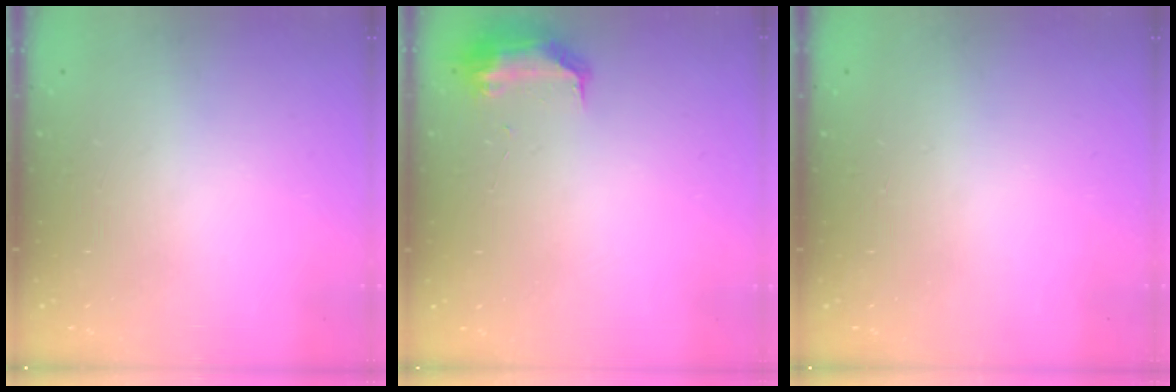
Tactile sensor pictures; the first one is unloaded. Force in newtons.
{"total": 8.5, "press": 8.4, "slide": 0.9}
{"total": 0.0}